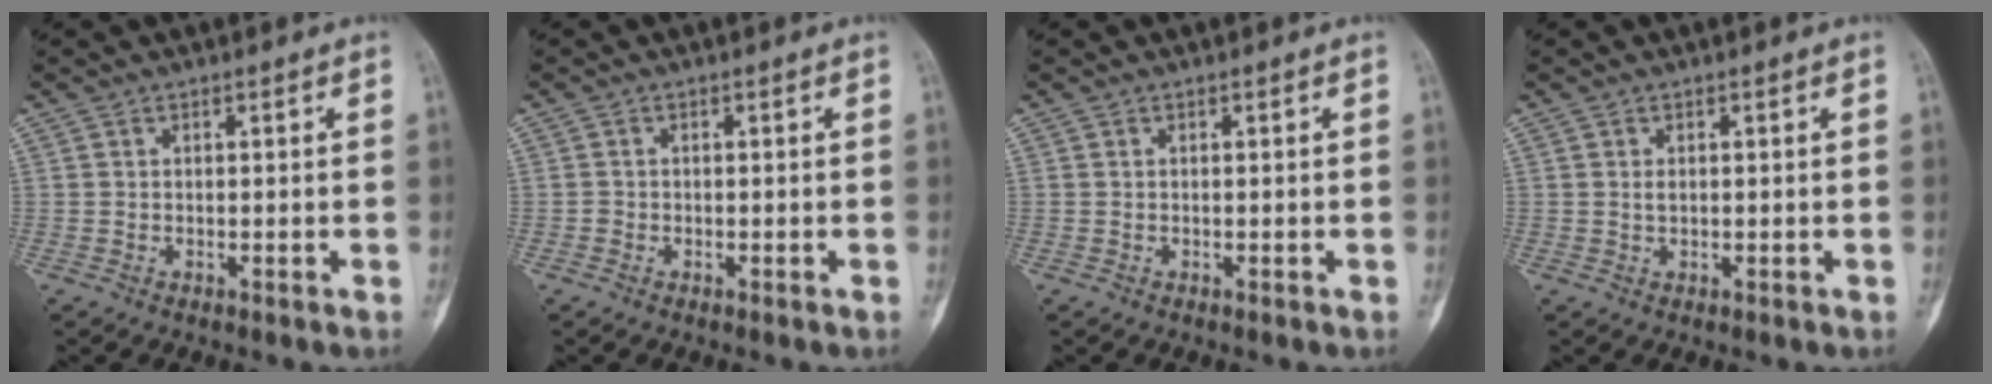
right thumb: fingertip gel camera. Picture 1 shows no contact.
{"total": 0.7, "force": [-0.3, 0.7, 0.1], "torque": [0.000, 0.004, -0.005]}
{"total": 0.0}
{"total": 0.7, "force": [0.1, 0.4, 0.6], "torque": [-0.009, -0.004, 0.005]}